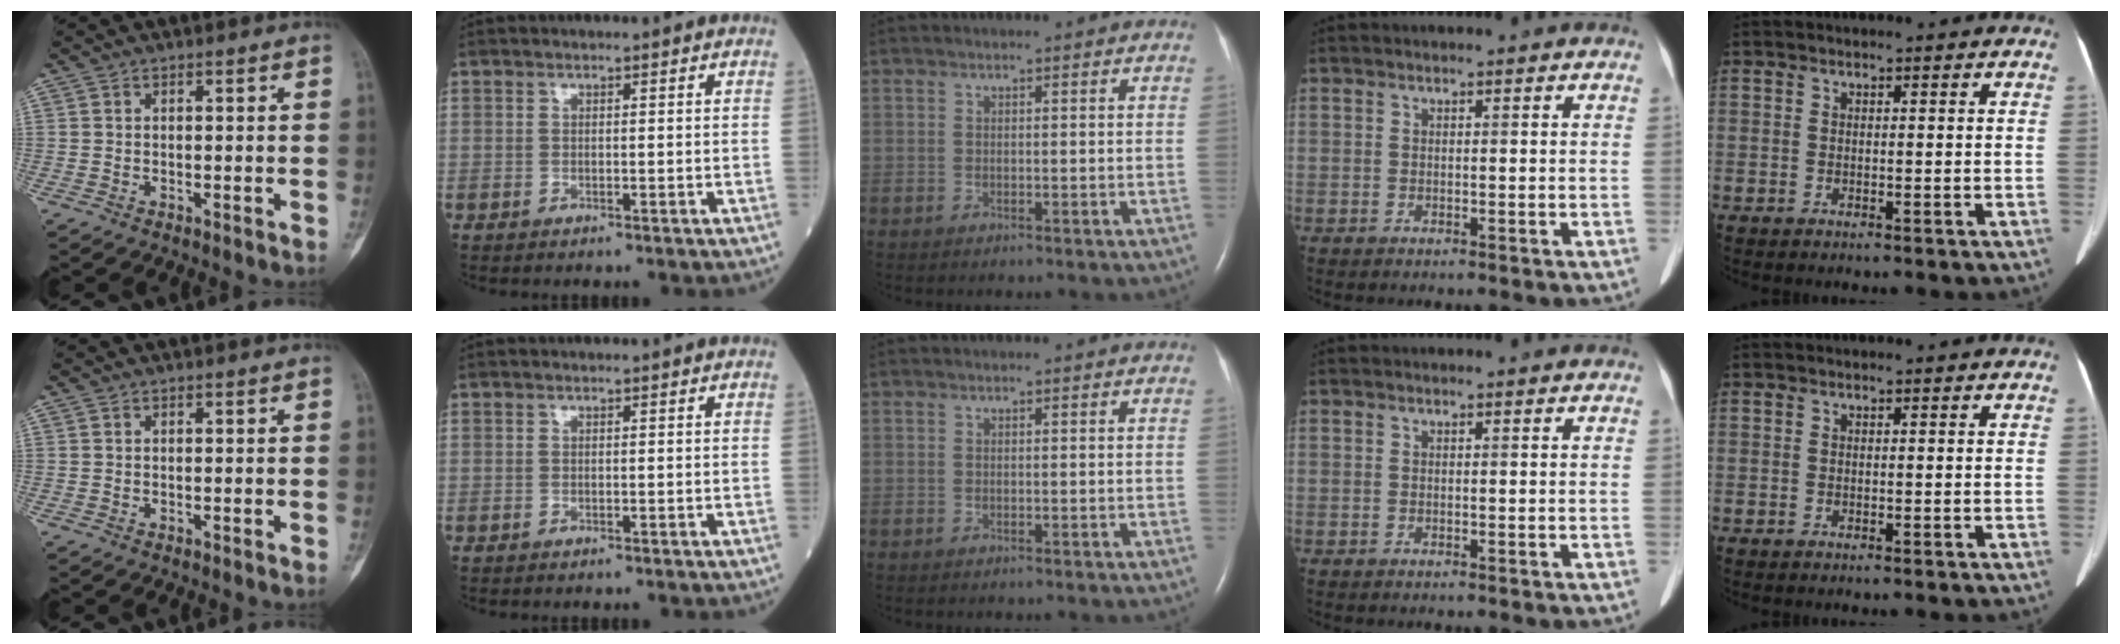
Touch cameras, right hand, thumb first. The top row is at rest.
{}